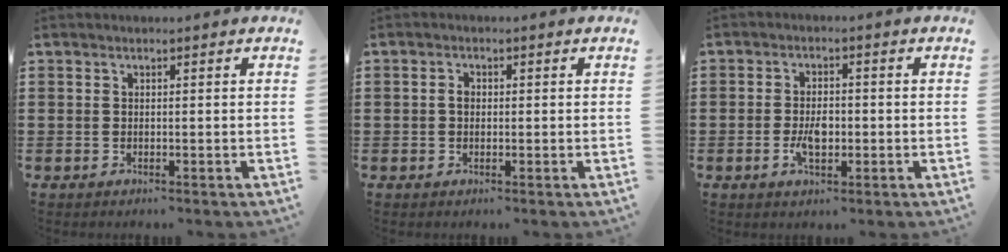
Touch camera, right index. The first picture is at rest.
{"total": 1.6, "force": [0.0, 1.0, 1.2], "torque": [-0.024, 0.006, -0.001]}
{"total": 3.9, "force": [-0.8, 2.1, 3.2], "torque": [-0.066, 0.003, -0.015]}